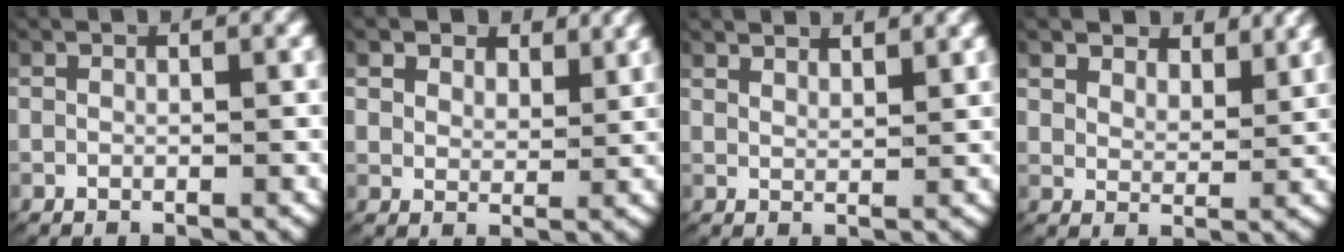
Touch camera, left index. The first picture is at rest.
{"total": 2.6, "force": [2.2, 1.0, 0.8], "torque": [-0.019, -0.009, 0.044]}
{"total": 2.7, "force": [2.7, 0.1, 0.5], "torque": [-0.013, -0.005, 0.050]}
{"total": 3.2, "force": [3.0, 0.9, 0.9], "torque": [-0.021, -0.010, 0.058]}